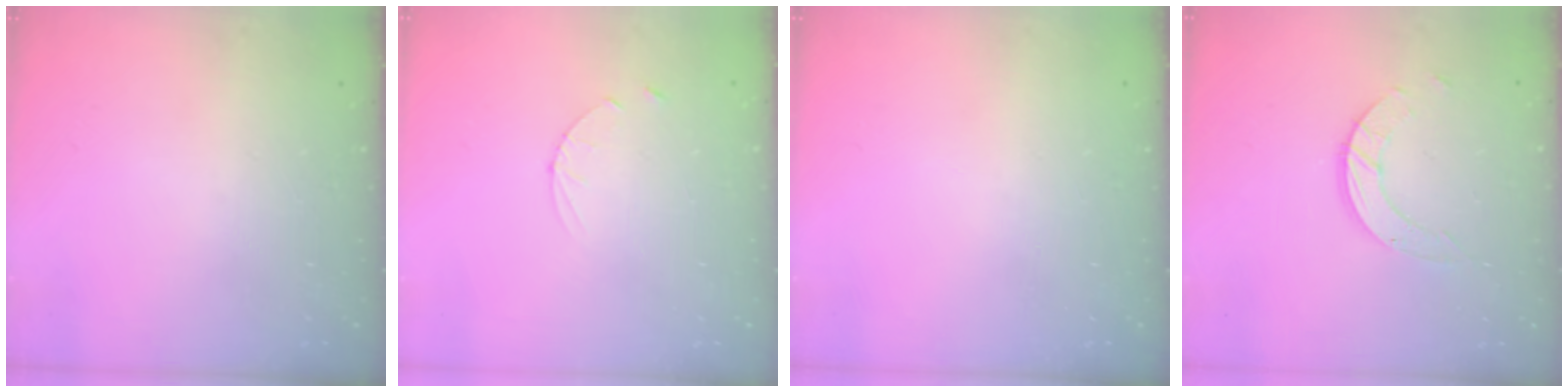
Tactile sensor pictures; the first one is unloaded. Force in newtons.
{"total": 3.0, "press": 2.9, "slide": 0.4}
{"total": 0.0}
{"total": 5.9, "press": 5.9, "slide": 0.5}